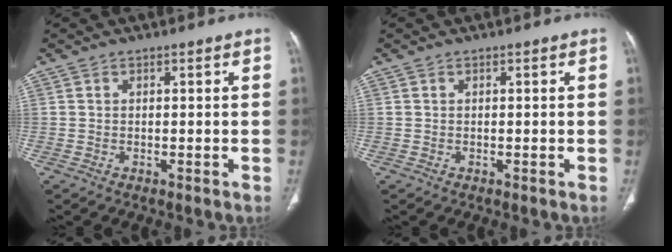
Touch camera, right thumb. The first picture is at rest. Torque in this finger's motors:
{"motor_torque": [-0.02, 0.02, -0.07, -0.05, 0.00]}